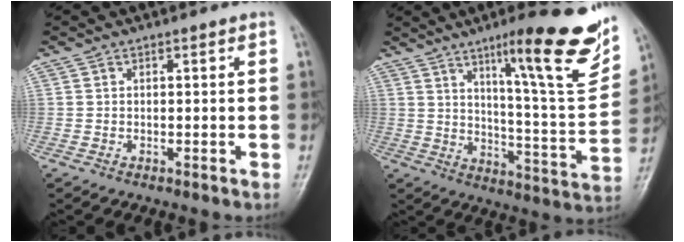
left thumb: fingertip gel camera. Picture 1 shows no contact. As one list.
[{"total": 21.1, "force": [11.8, 3.4, 17.1], "torque": [-0.205, -0.055, 0.176]}]